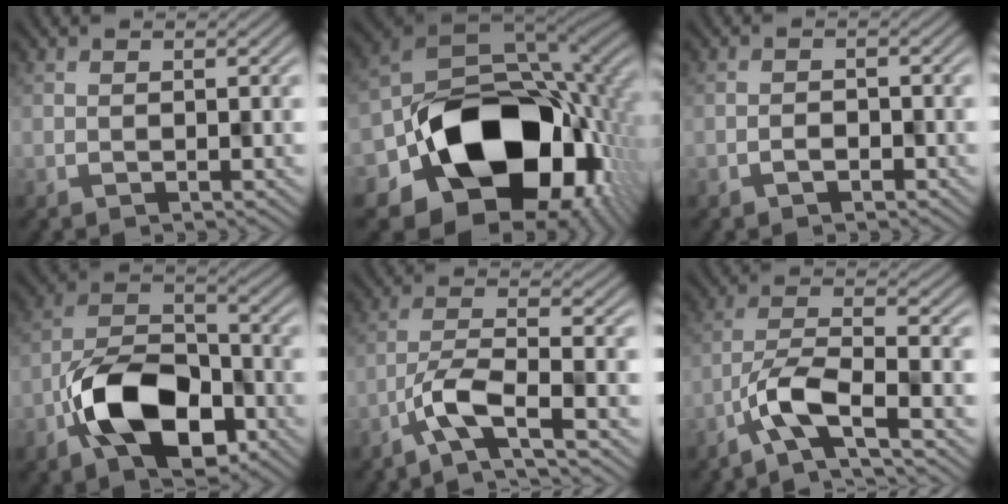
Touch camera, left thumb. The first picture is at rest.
{"total": 18.7, "force": [-5.1, 13.8, 11.6], "torque": [-0.197, -0.045, -0.068]}
{"total": 1.0, "force": [-0.7, 0.7, 0.2], "torque": [0.000, 0.003, -0.014]}
{"total": 12.1, "force": [-5.5, 6.9, 8.3], "torque": [-0.161, -0.003, -0.111]}
{"total": 5.2, "force": [-3.3, 0.8, 4.0], "torque": [-0.076, 0.006, -0.074]}
{"total": 6.2, "force": [-3.7, 1.3, 4.8], "torque": [-0.092, 0.006, -0.082]}